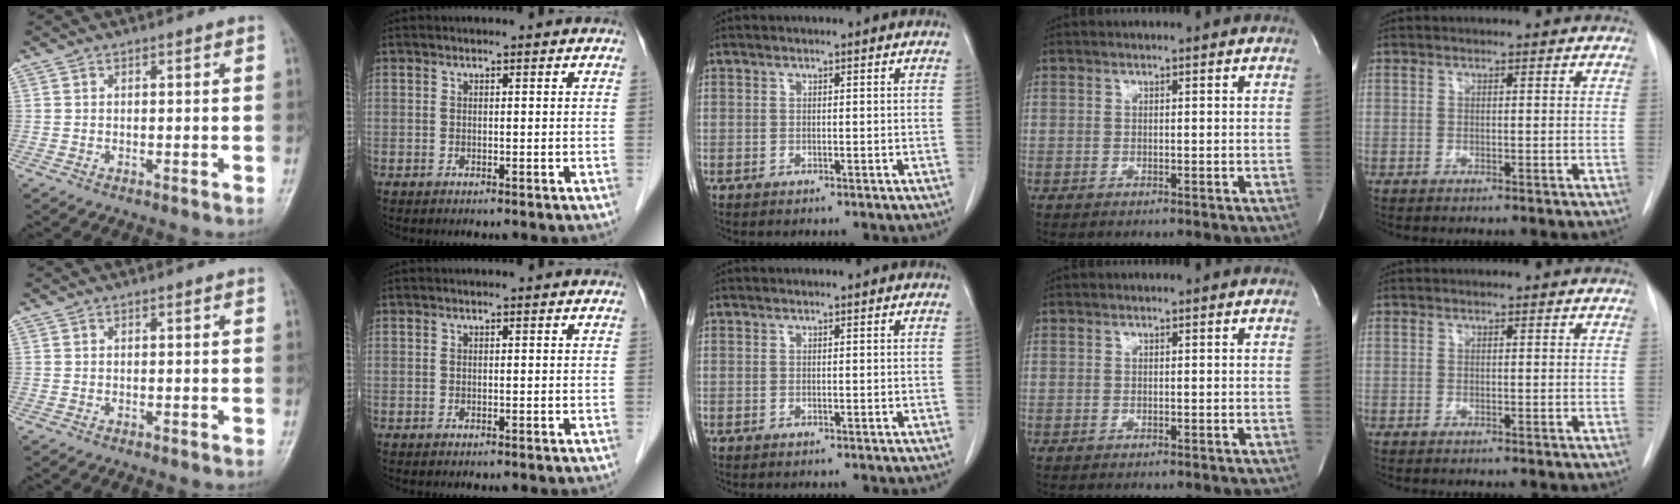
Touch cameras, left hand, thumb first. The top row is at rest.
{}